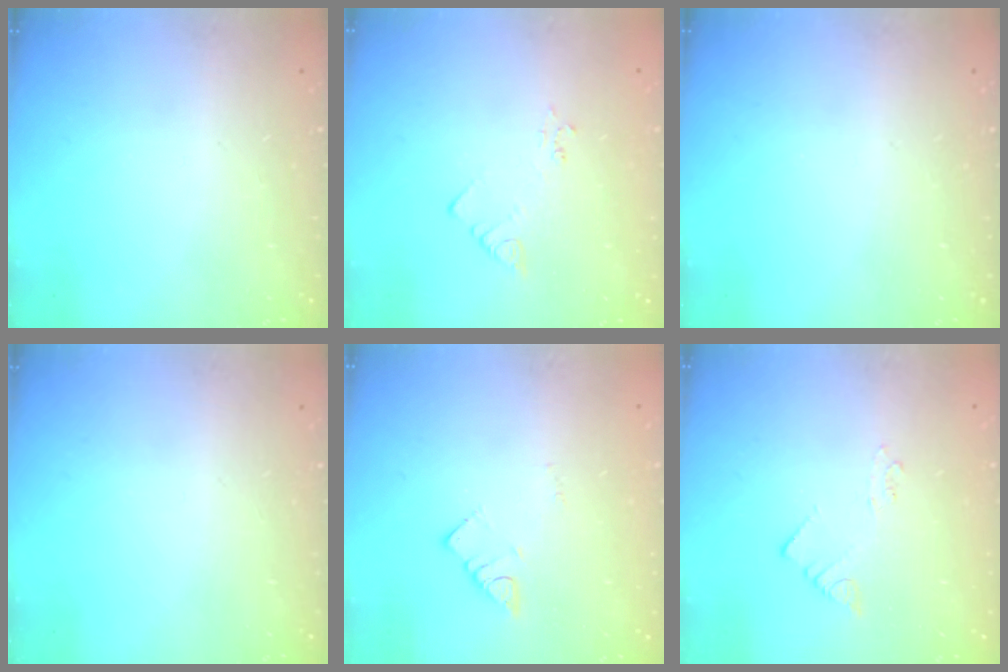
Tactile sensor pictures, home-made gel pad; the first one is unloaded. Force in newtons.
{"total": 2.6, "press": 2.6, "slide": 0.3}
{"total": 0.0}
{"total": 0.0}
{"total": 2.4, "press": 2.4, "slide": 0.1}
{"total": 2.1, "press": 2.1, "slide": 0.1}